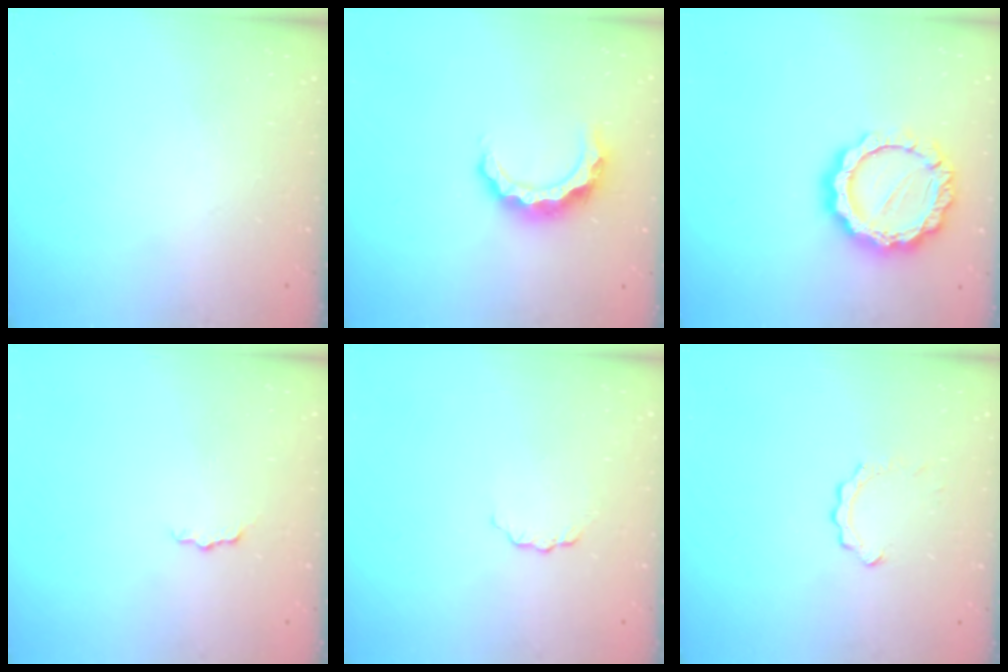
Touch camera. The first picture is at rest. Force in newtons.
{"total": 8.3, "press": 8.3, "slide": 0.6}
{"total": 13.8, "press": 13.8, "slide": 0.9}
{"total": 3.0, "press": 3.0, "slide": 0.1}
{"total": 3.7, "press": 3.7, "slide": 0.3}
{"total": 2.3, "press": 2.3, "slide": 0.2}